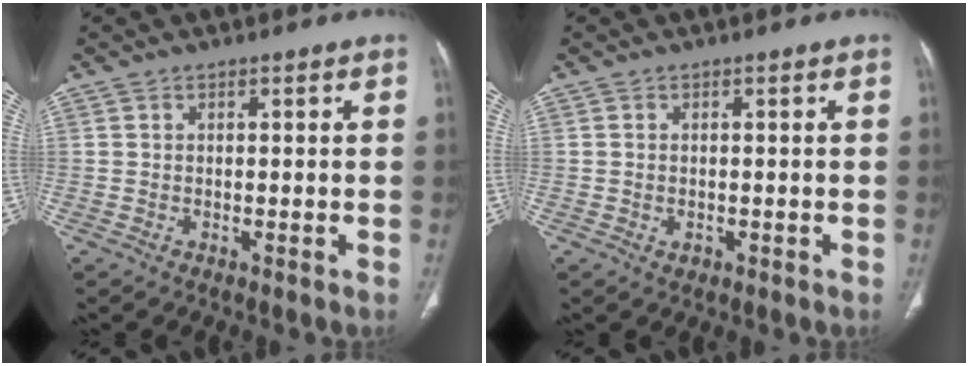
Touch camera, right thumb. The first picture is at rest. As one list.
[{"total": 1.3, "force": [-0.3, 1.0, 0.8], "torque": [-0.011, 0.004, -0.001]}]